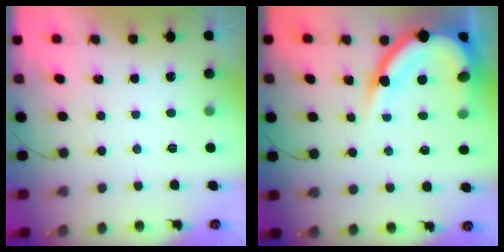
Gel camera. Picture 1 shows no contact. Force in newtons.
{"total": 15.3, "press": 15.2, "slide": 1.3}